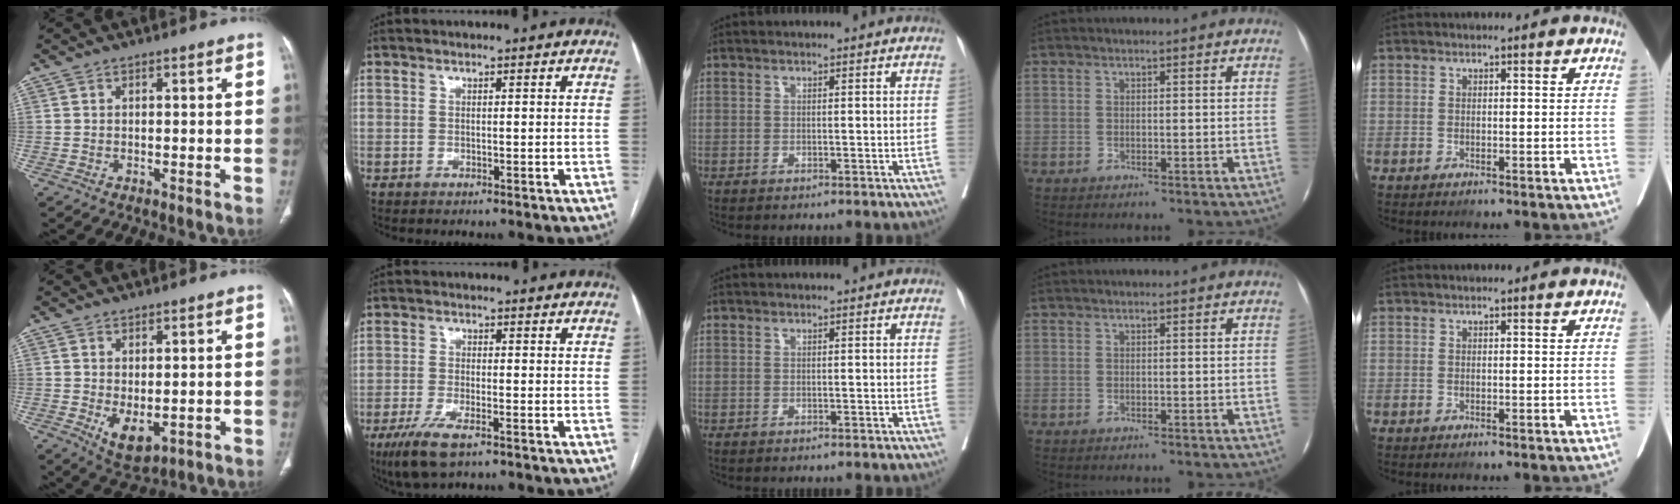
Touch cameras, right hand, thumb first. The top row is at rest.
{"thumb": {"total": 5.7, "force": [-0.7, 3.1, 4.7], "torque": [-0.070, -0.012, 0.010]}, "index": {"total": 6.4, "force": [-3.9, 1.4, 4.9], "torque": [-0.103, -0.015, -0.068]}}